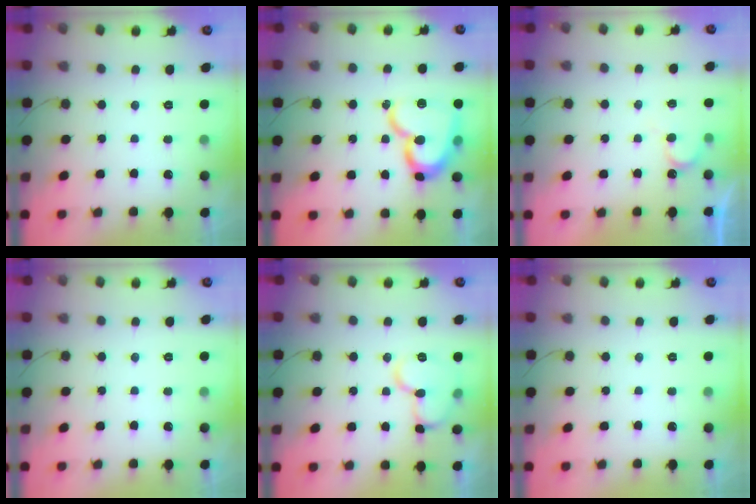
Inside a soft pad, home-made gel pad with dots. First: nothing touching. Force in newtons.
{"total": 17.5, "press": 17.4, "slide": 1.8}
{"total": 4.9, "press": 4.9, "slide": 0.3}
{"total": 0.0}
{"total": 10.8, "press": 10.8, "slide": 0.3}
{"total": 0.0}